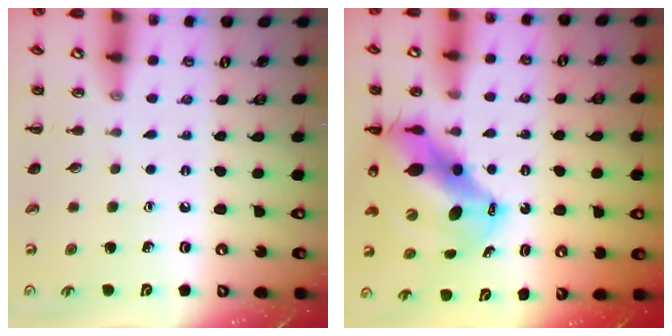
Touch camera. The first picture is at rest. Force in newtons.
{"total": 14.1, "press": 13.6, "slide": 3.5}